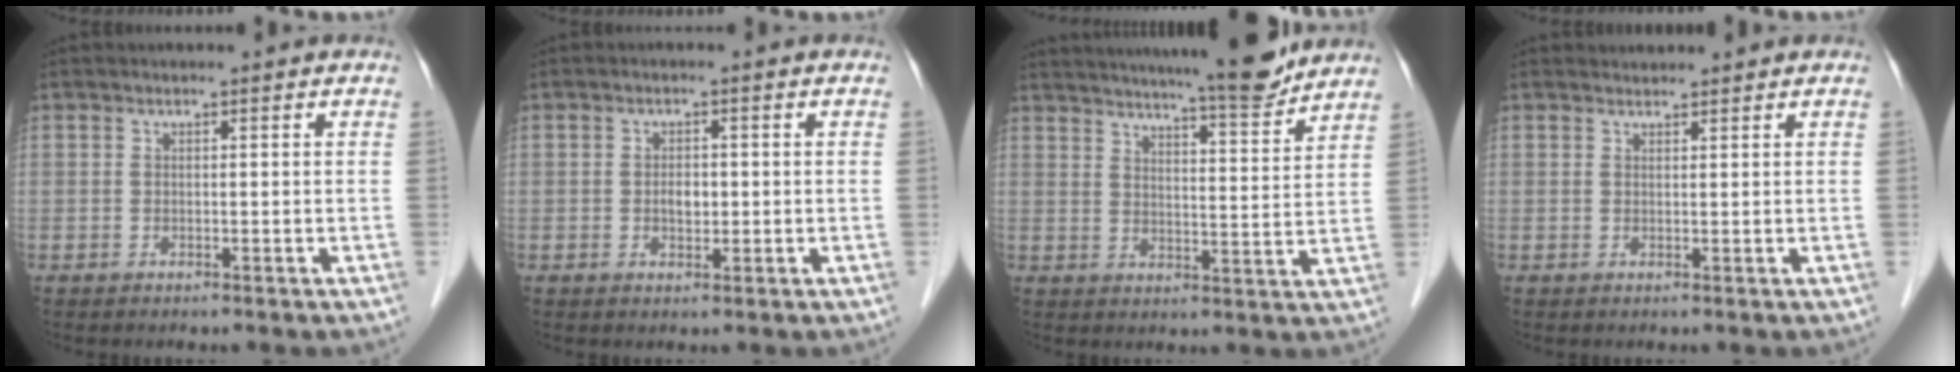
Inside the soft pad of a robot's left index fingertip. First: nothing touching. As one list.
[{"total": 2.1, "force": [-0.2, 1.3, 1.6], "torque": [-0.027, 0.001, -0.003]}, {"total": 15.1, "force": [13.6, 0.6, 6.5], "torque": [-0.100, -0.009, 0.185]}, {"total": 1.1, "force": [1.1, 0.2, -0.2], "torque": [-0.008, 0.007, 0.022]}]